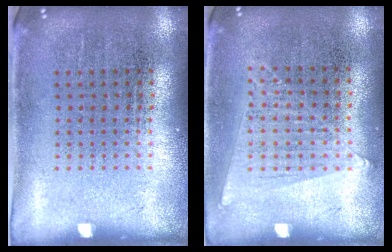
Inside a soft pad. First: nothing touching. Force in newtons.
{"total": 1.1, "press": 1.0, "slide": 0.4}